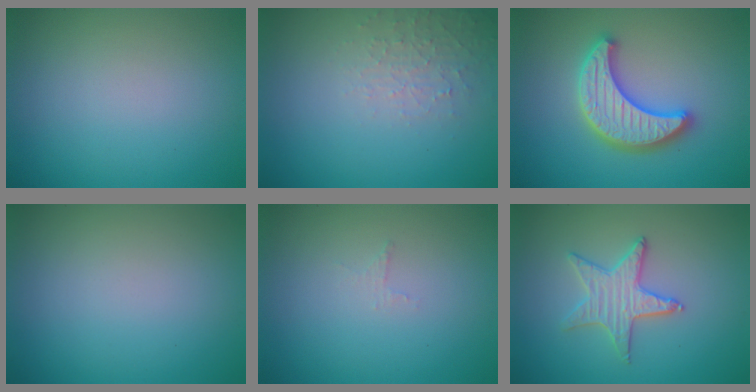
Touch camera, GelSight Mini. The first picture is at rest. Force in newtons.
{"total": 2.1, "press": 2.0, "slide": 0.5}
{"total": 5.3, "press": 5.2, "slide": 0.9}
{"total": 0.0}
{"total": 0.7, "press": 0.6, "slide": 0.2}
{"total": 2.4, "press": 2.4, "slide": 0.2}